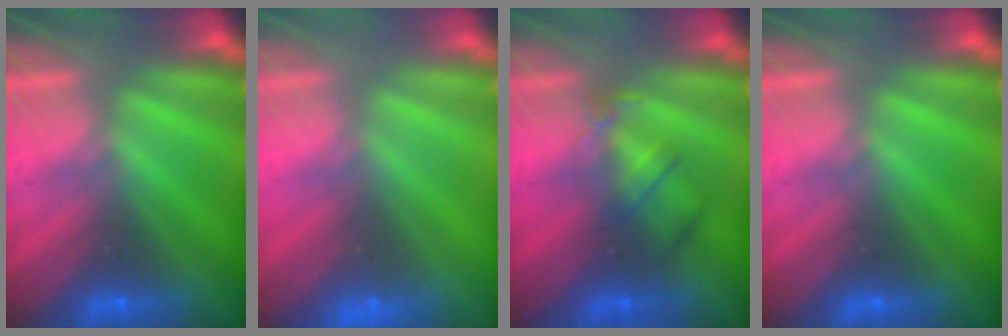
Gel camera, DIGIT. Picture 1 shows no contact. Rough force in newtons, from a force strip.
{"total": 2.3}
{"total": 2.4}
{"total": 0.0}